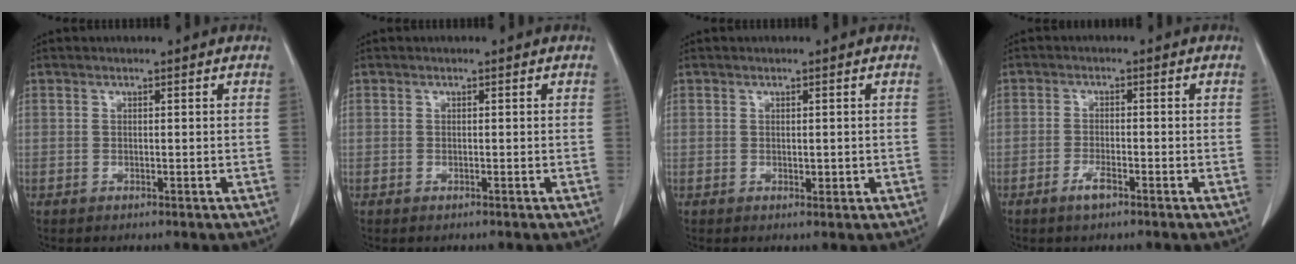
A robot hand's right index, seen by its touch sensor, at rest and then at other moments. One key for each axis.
{"total": 0.0}
{"total": 1.2, "fx": -0.1, "fy": 0.6, "fz": 1.0, "tx": -0.012, "ty": -0.002, "tz": 0.003}
{"total": 2.5, "fx": -1.7, "fy": 0.5, "fz": 1.8, "tx": -0.036, "ty": 0.000, "tz": -0.033}